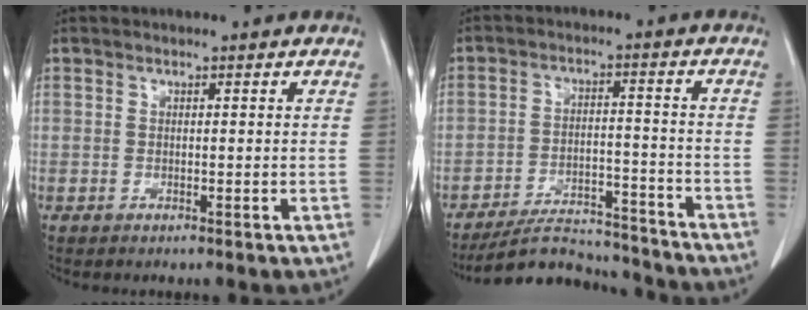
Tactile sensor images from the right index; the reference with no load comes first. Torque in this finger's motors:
{"motor_torque": [-0.71, -0.64, -0.38, -0.11]}